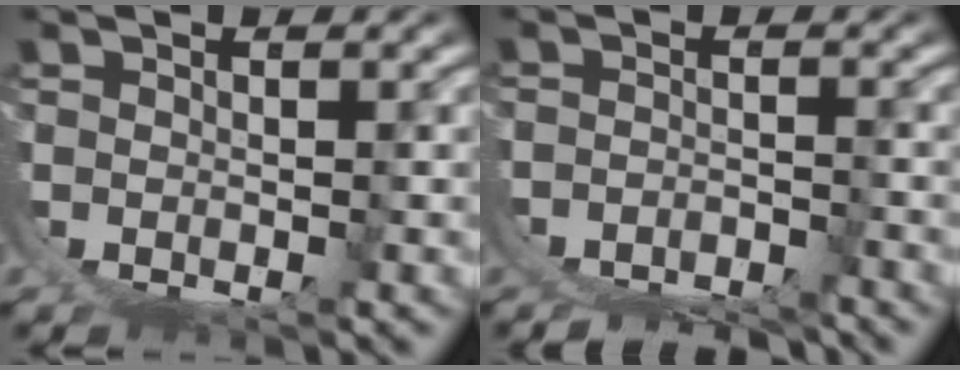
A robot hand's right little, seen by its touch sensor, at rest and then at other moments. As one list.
[{"total": 5.8, "force": [-5.6, 0.9, 1.2], "torque": [-0.016, -0.030, -0.082]}]